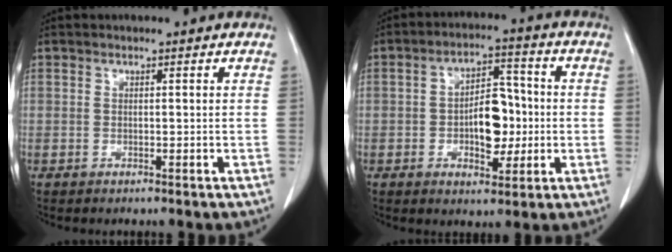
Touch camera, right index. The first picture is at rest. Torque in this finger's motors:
{"motor_torque": [0.24, 0.04, 0.18, 0.05]}